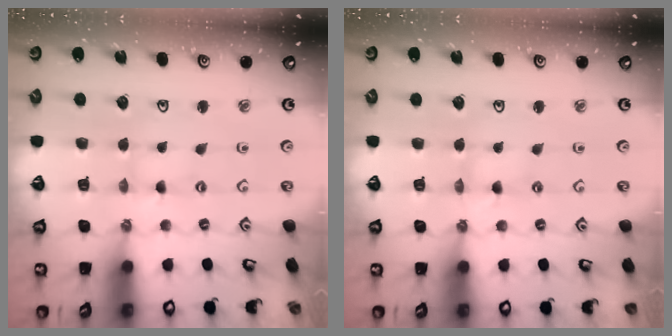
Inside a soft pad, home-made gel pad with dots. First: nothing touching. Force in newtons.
{"total": 1.7, "press": 1.7, "slide": 0.2}